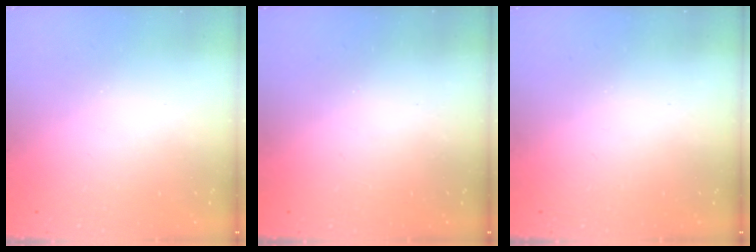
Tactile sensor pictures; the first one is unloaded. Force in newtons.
{"total": 3.1, "press": 3.0, "slide": 0.4}
{"total": 0.0}